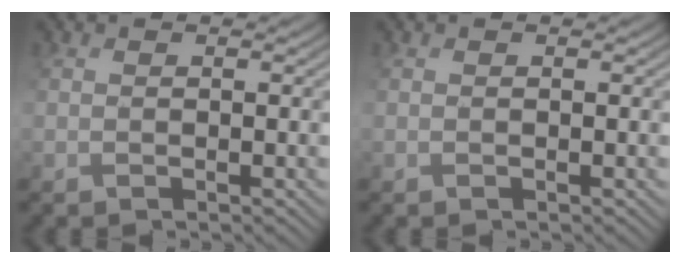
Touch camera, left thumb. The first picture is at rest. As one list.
[{"total": 0.0}]